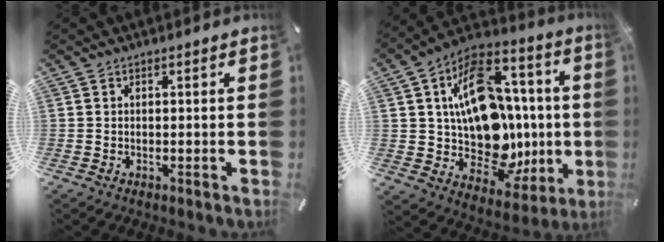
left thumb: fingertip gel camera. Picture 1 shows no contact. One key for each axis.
{"total": 21.6, "fx": 1.0, "fy": 15.6, "fz": 14.9, "tx": -0.250, "ty": -0.028, "tz": 0.029}